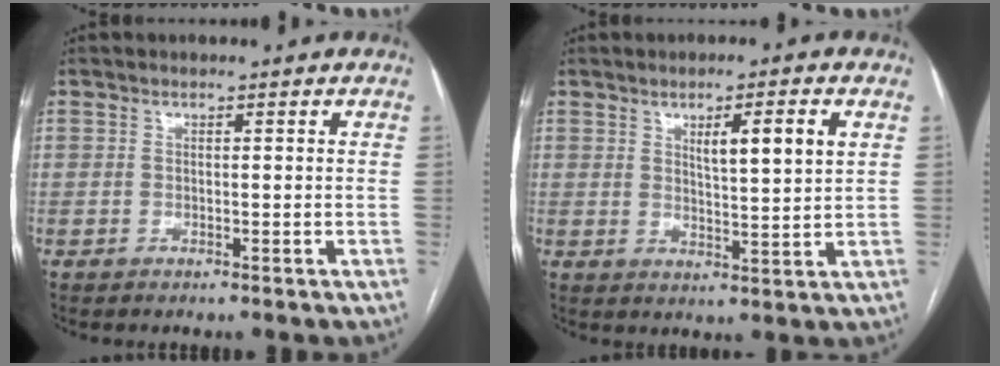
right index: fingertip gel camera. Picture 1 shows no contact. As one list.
[{"total": 6.3, "force": [2.5, 0.5, 5.7], "torque": [-0.094, 0.000, 0.041]}]